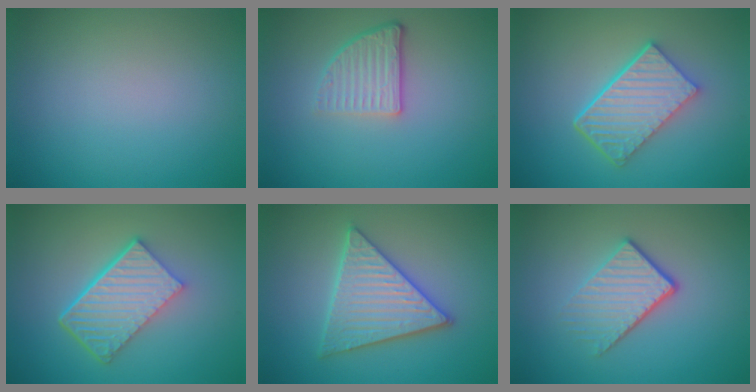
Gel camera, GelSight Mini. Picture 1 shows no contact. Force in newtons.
{"total": 3.3, "press": 2.5, "slide": 2.2}
{"total": 6.1, "press": 4.3, "slide": 4.2}
{"total": 6.3, "press": 4.3, "slide": 4.7}
{"total": 5.1, "press": 5.0, "slide": 0.6}
{"total": 3.9, "press": 2.8, "slide": 2.8}